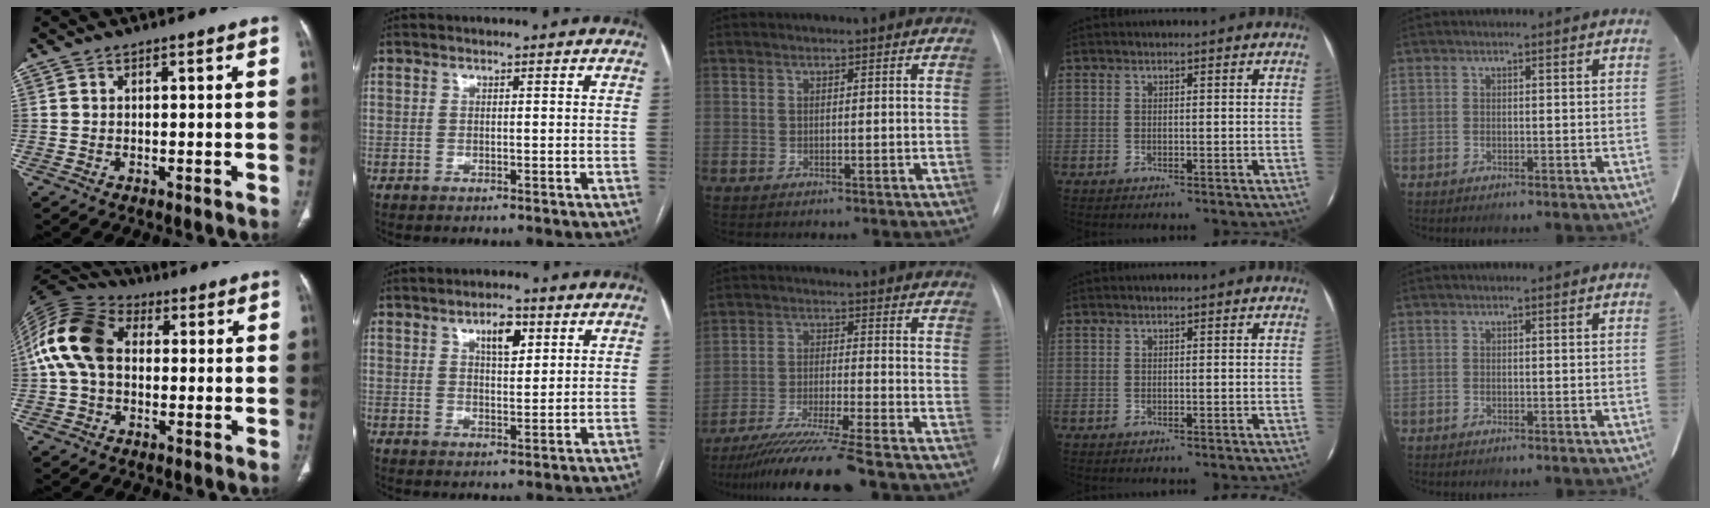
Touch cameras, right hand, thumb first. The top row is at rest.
{"thumb": {"total": 15.2, "force": [1.6, 10.6, 10.8], "torque": [-0.218, 0.039, 0.019]}, "index": {"total": 4.9, "force": [2.3, 1.9, 3.8], "torque": [-0.063, 0.003, 0.039]}, "middle": {"total": 13.0, "force": [-11.0, -1.4, 6.7], "torque": [-0.100, -0.036, -0.181]}}